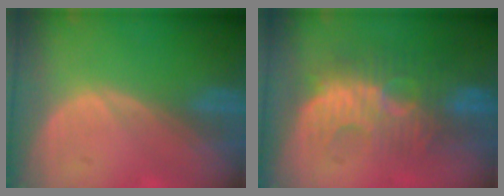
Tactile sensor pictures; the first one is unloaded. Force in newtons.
{"total": 9.1, "press": 8.9, "slide": 1.7}